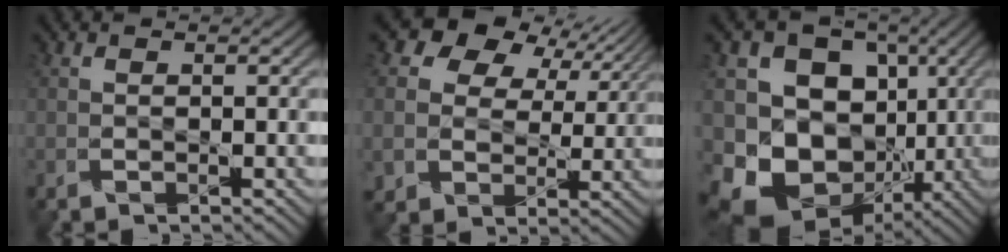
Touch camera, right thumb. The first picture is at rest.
{"total": 11.4, "force": [5.2, 8.6, 5.5], "torque": [-0.136, 0.022, 0.092]}
{"total": 16.9, "force": [-2.6, 14.5, 8.3], "torque": [-0.189, -0.013, -0.048]}